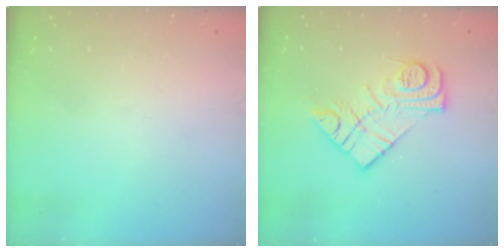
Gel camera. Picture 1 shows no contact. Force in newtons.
{"total": 13.2, "press": 13.2, "slide": 0.9}